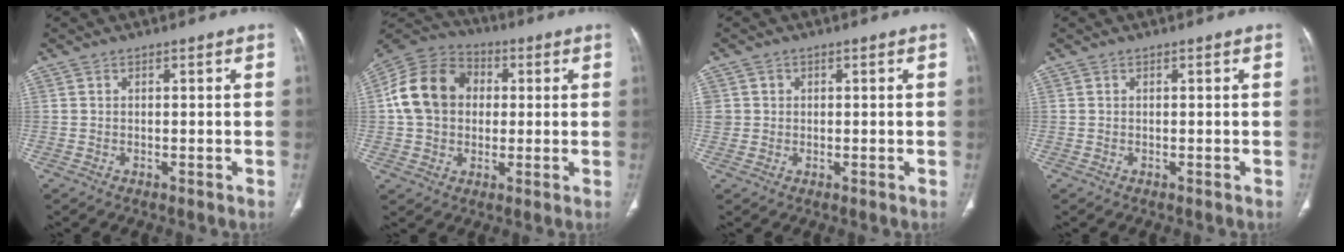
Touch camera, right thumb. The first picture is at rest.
{"total": 14.5, "force": [1.5, 11.8, 8.3], "torque": [-0.140, 0.025, 0.019]}
{"total": 2.7, "force": [0.5, 2.6, 0.5], "torque": [0.004, 0.003, 0.014]}
{"total": 0.0}